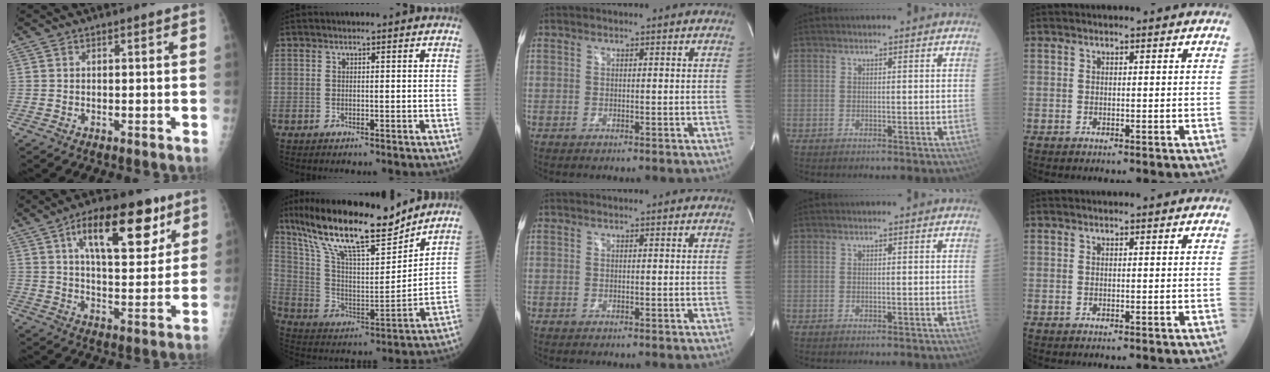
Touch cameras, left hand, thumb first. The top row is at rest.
{"thumb": {"total": 17.6, "force": [8.8, 7.7, 13.2], "torque": [-0.158, -0.029, 0.137]}, "index": {"total": 18.0, "force": [14.6, 2.6, 10.2], "torque": [-0.187, -0.001, 0.265]}}